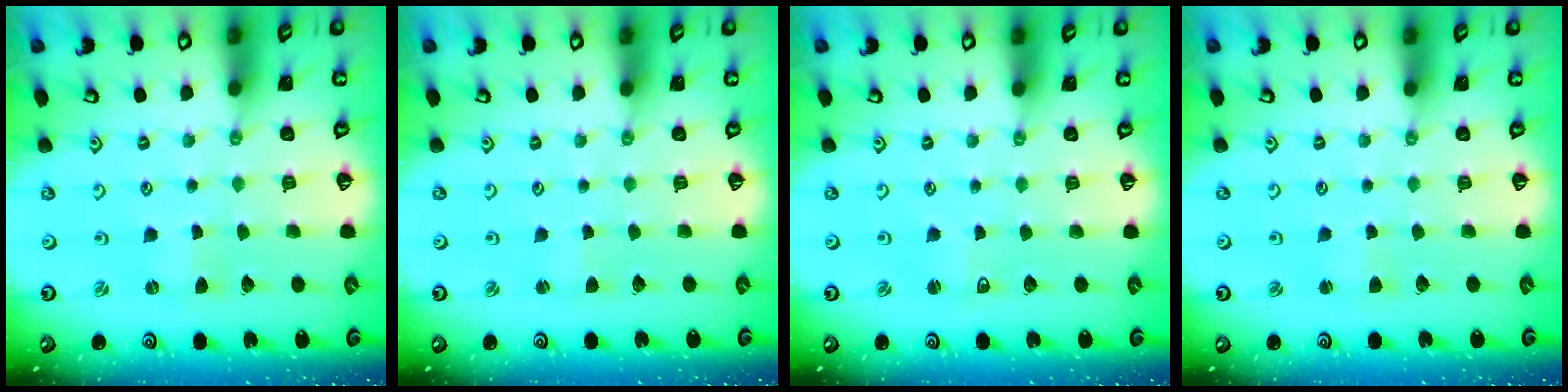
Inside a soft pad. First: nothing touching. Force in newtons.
{"total": 1.4, "press": 1.4, "slide": 0.3}
{"total": 2.2, "press": 2.2, "slide": 0.3}
{"total": 2.1, "press": 2.1, "slide": 0.3}